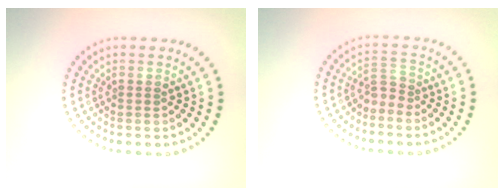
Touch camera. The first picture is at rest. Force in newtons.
{"total": 1.9, "press": 1.2, "slide": 1.4}